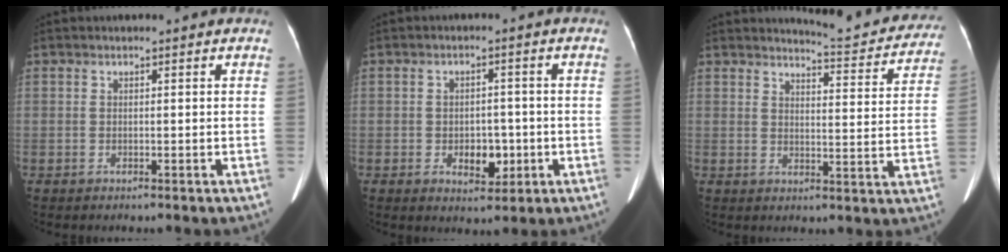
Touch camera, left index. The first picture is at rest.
{"total": 4.6, "force": [-1.3, 3.0, 3.3], "torque": [-0.049, 0.004, -0.009]}
{"total": 10.5, "force": [10.3, 1.2, 1.6], "torque": [-0.015, -0.027, 0.112]}